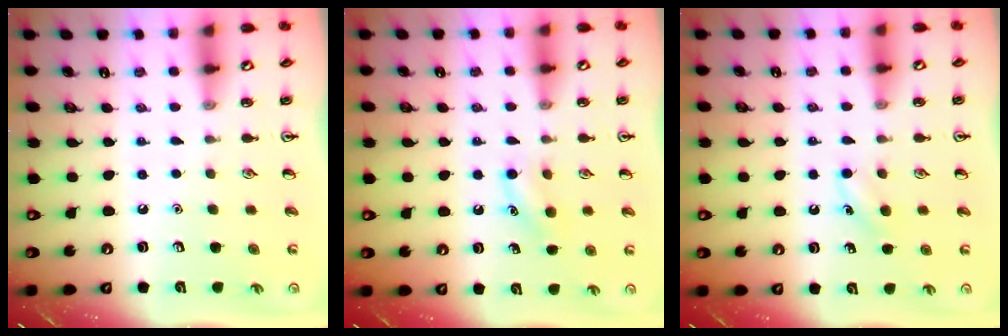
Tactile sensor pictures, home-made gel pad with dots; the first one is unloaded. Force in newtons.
{"total": 8.3, "press": 8.1, "slide": 1.5}
{"total": 5.5, "press": 5.2, "slide": 1.7}